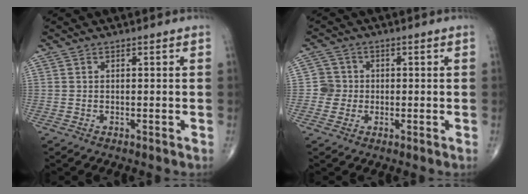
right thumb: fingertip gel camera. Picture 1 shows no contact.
{"total": 3.7, "force": [-0.2, 3.6, 0.1], "torque": [0.026, 0.010, -0.012]}